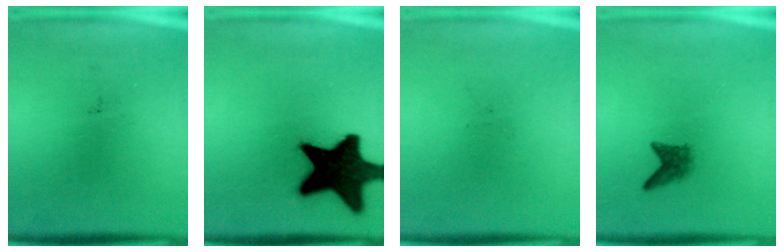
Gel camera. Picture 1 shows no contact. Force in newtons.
{"total": 19.9}
{"total": 0.0}
{"total": 2.1}